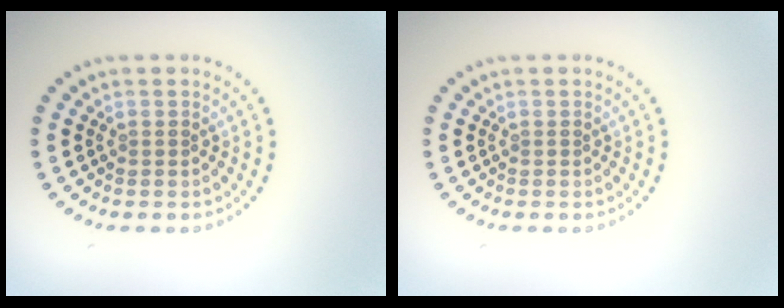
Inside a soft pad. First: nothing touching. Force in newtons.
{"total": 0.0}